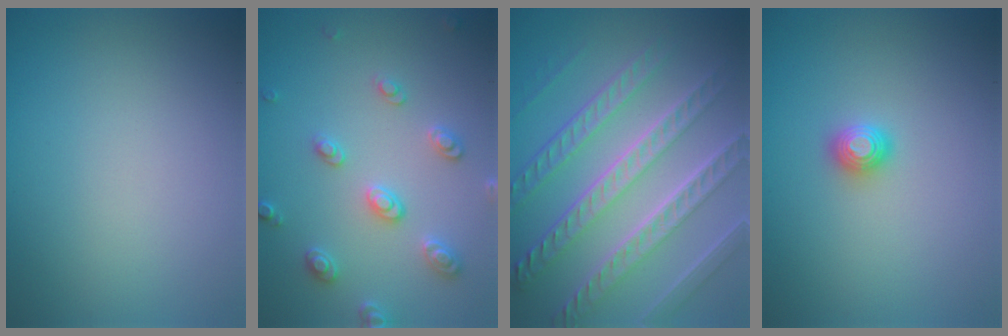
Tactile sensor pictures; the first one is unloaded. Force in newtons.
{"total": 3.0, "press": 2.9, "slide": 0.6}
{"total": 8.6, "press": 6.2, "slide": 6.0}
{"total": 1.2, "press": 1.2, "slide": 0.1}